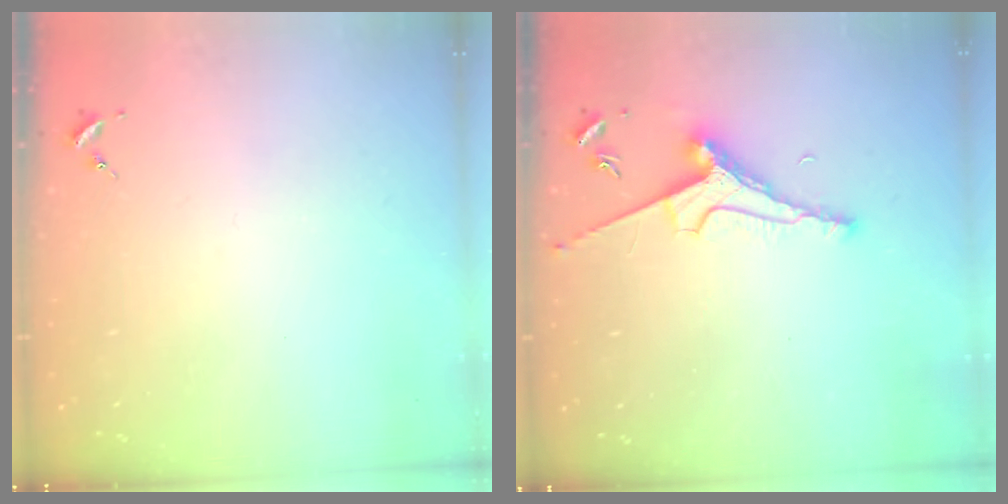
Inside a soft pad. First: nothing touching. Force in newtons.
{"total": 8.0, "press": 7.9, "slide": 1.1}